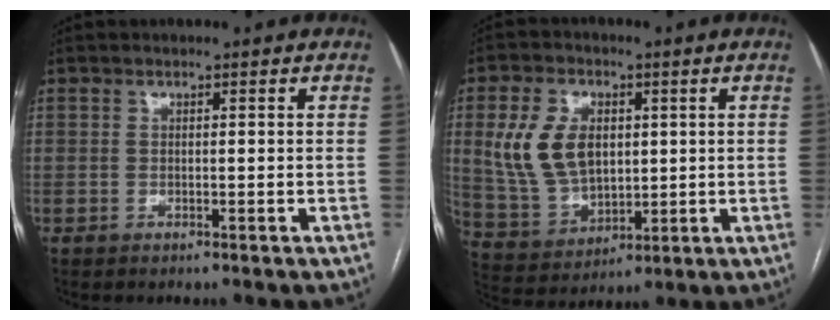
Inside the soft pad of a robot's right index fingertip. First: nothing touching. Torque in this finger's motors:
{"motor_torque": [0.85, -0.02, 0.27, 0.07]}